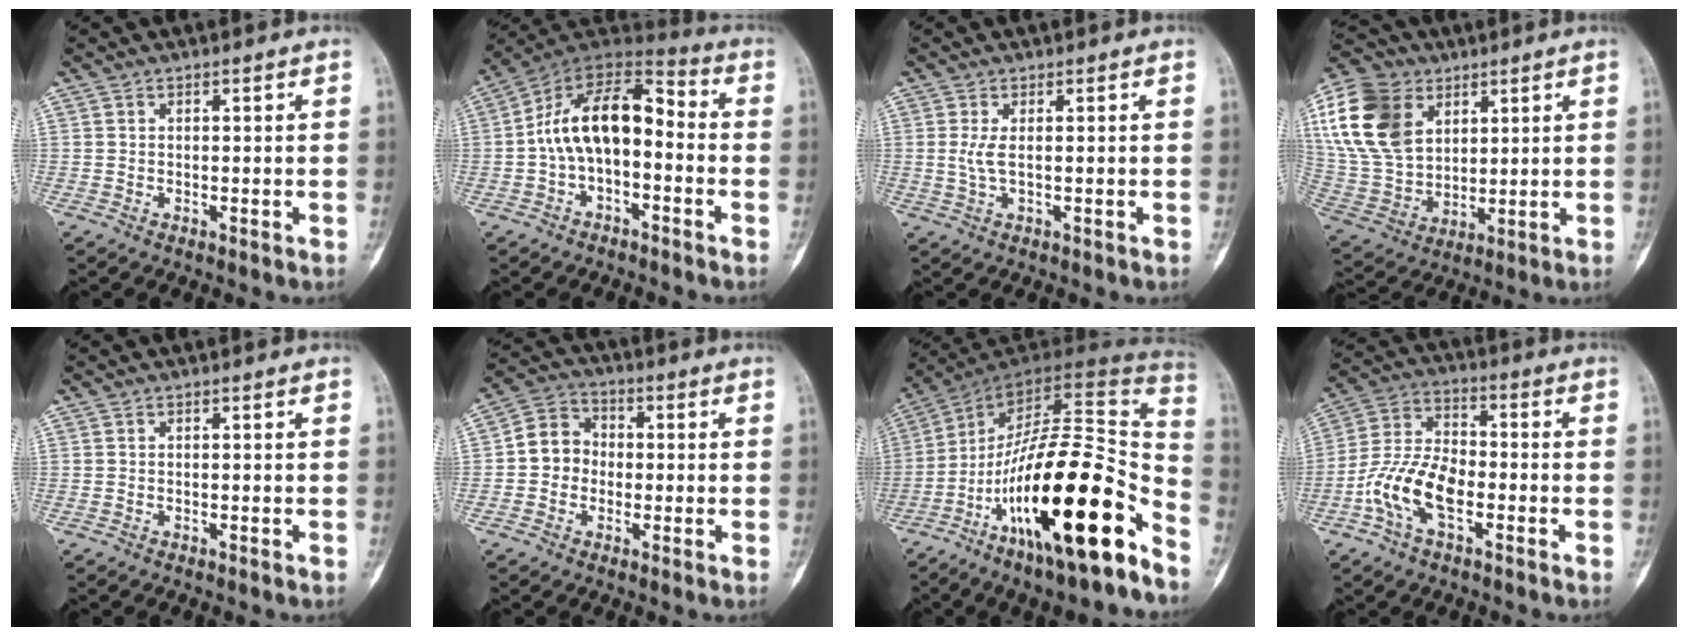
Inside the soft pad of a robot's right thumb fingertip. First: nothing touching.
{"total": 14.8, "force": [-1.6, 8.5, 12.0], "torque": [-0.188, 0.060, -0.040]}
{"total": 2.6, "force": [0.2, 0.7, 2.4], "torque": [-0.068, -0.002, 0.009]}
{"total": 19.7, "force": [7.3, 13.9, 12.0], "torque": [-0.236, -0.011, 0.142]}
{"total": 0.0}
{"total": 7.3, "force": [-0.7, 6.5, 3.3], "torque": [-0.031, 0.026, -0.028]}
{"total": 27.8, "force": [-14.8, 7.1, 22.5], "torque": [-0.324, 0.081, -0.240]}
{"total": 12.1, "force": [-4.2, 6.4, 9.3], "torque": [-0.184, 0.033, -0.084]}